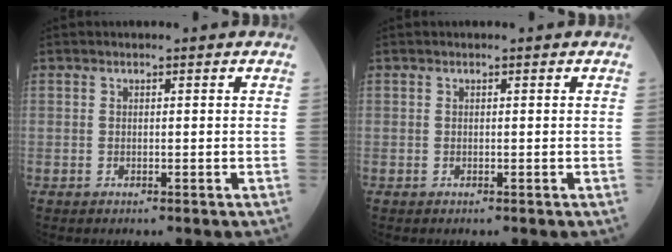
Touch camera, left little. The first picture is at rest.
{"total": 0.0}